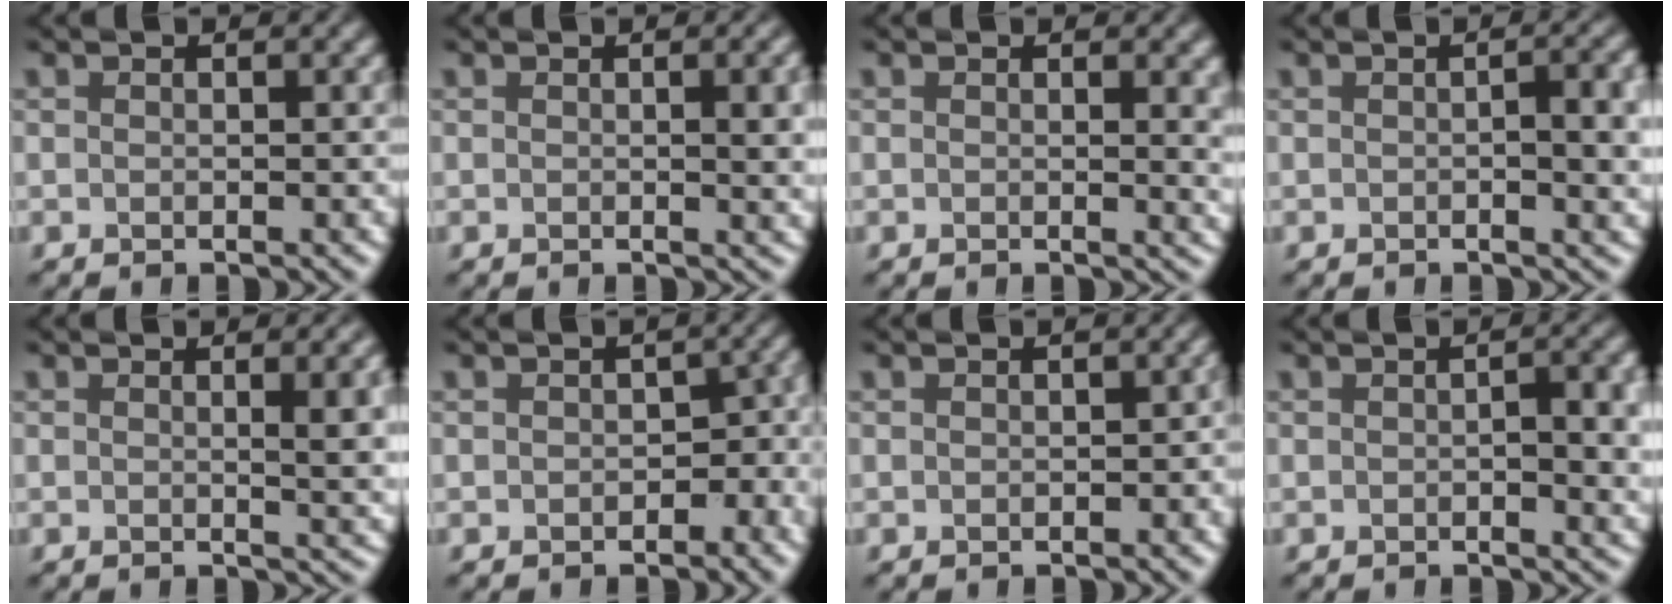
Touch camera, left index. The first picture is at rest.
{"total": 3.1, "force": [0.2, 0.8, 3.0], "torque": [-0.033, 0.002, 0.001]}
{"total": 2.4, "force": [0.6, 0.8, 2.1], "torque": [-0.015, -0.001, 0.006]}
{"total": 3.9, "force": [0.0, 1.1, 3.8], "torque": [-0.050, 0.001, -0.001]}
{"total": 4.8, "force": [0.7, 1.5, 4.6], "torque": [-0.041, 0.005, 0.009]}
{"total": 3.4, "force": [-0.8, 2.4, 2.3], "torque": [-0.014, -0.003, -0.016]}
{"total": 0.9, "force": [-0.2, 0.6, 0.6], "torque": [-0.008, -0.003, -0.001]}
{"total": 4.3, "force": [0.0, 1.5, 4.1], "torque": [-0.052, 0.000, 0.001]}